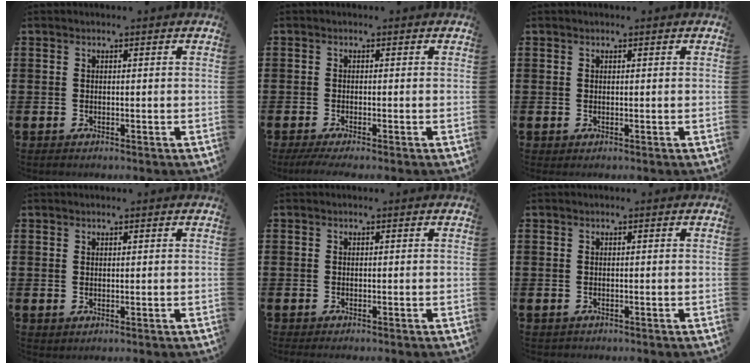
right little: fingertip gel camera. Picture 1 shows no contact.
{"total": 1.7, "force": [-1.2, 0.0, 1.2], "torque": [-0.018, 0.001, -0.023]}
{"total": 0.0}
{"total": 0.0}
{"total": 0.0}
{"total": 0.5, "force": [-0.5, 0.1, -0.1], "torque": [0.000, -0.001, -0.011]}